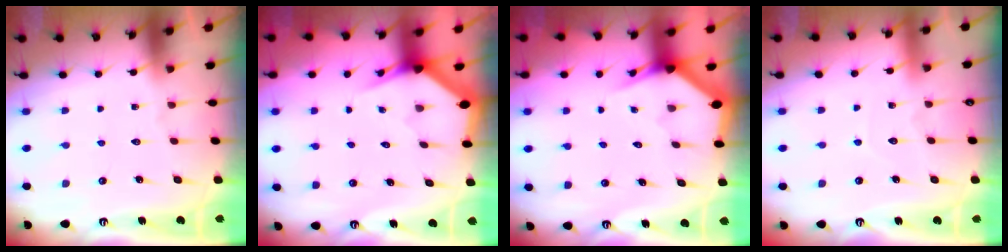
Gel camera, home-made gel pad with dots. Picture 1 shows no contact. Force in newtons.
{"total": 3.1, "press": 3.1, "slide": 0.0}
{"total": 2.9, "press": 2.9, "slide": 0.1}
{"total": 3.5, "press": 3.5, "slide": 0.3}